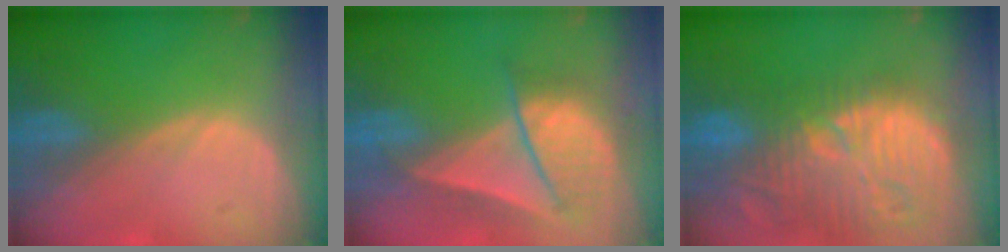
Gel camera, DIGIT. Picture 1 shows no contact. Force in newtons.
{"total": 7.8, "press": 7.3, "slide": 2.7}
{"total": 14.8, "press": 13.1, "slide": 6.9}